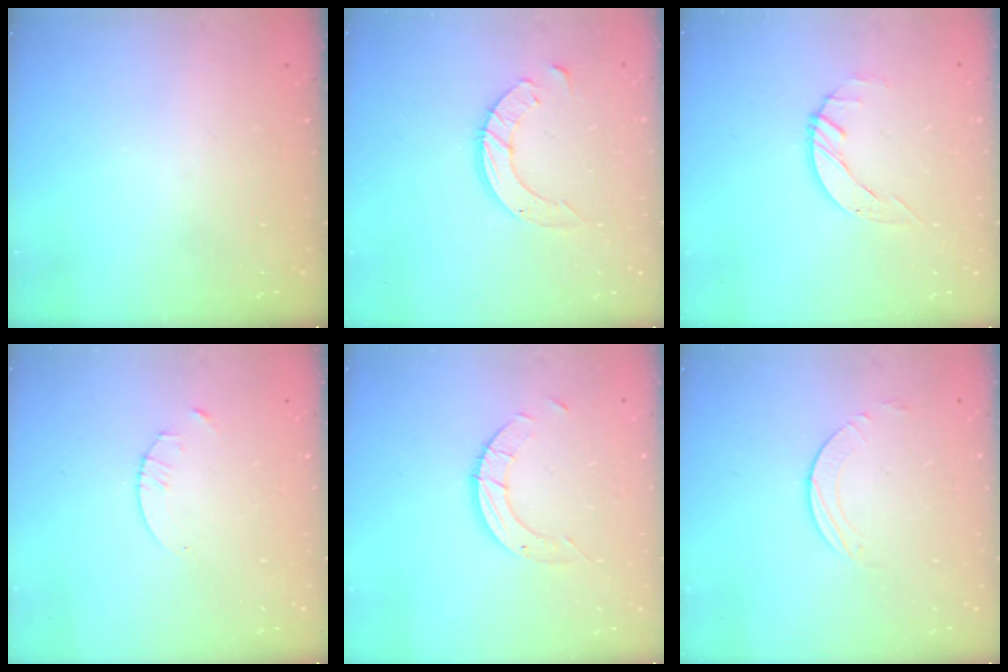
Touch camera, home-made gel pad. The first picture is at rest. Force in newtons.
{"total": 9.7, "press": 9.6, "slide": 0.8}
{"total": 2.9, "press": 2.8, "slide": 0.3}
{"total": 1.3, "press": 1.3, "slide": 0.2}
{"total": 5.6, "press": 5.6, "slide": 0.1}
{"total": 3.2, "press": 3.2, "slide": 0.3}